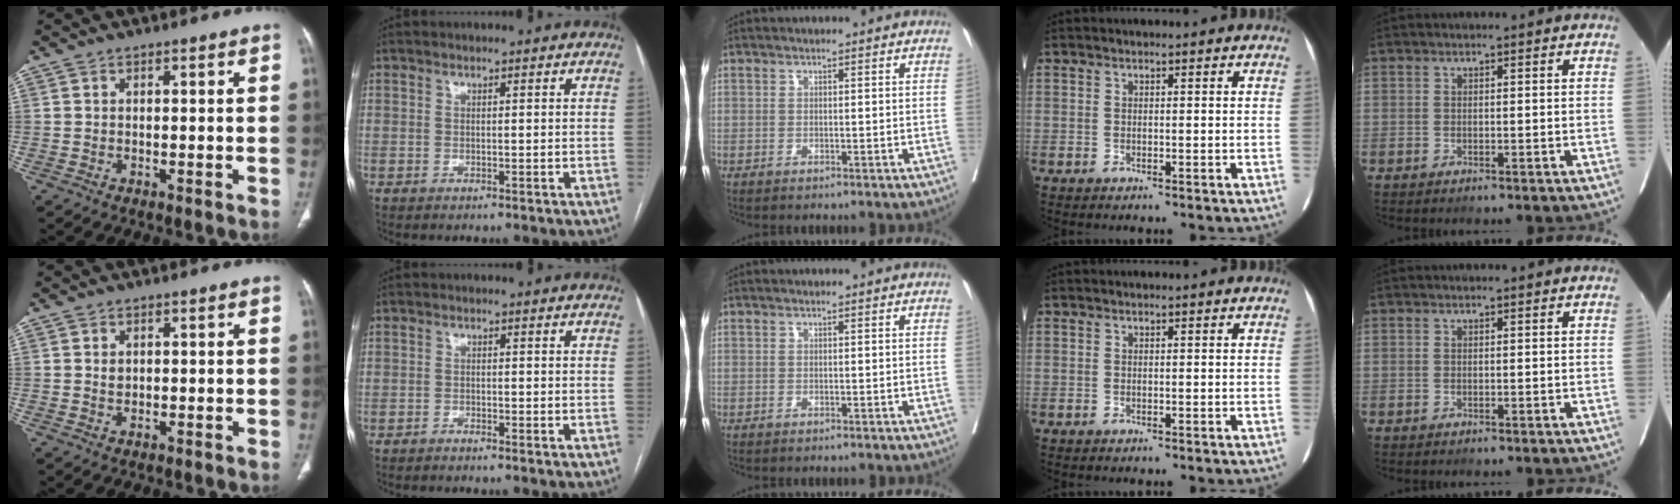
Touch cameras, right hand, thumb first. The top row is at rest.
{"thumb": {"total": 1.4, "force": [0.3, 1.1, 0.9], "torque": [-0.007, 0.002, 0.009]}, "index": {"total": 0.7, "force": [-0.7, -0.1, 0.2], "torque": [-0.004, 0.000, -0.014]}}